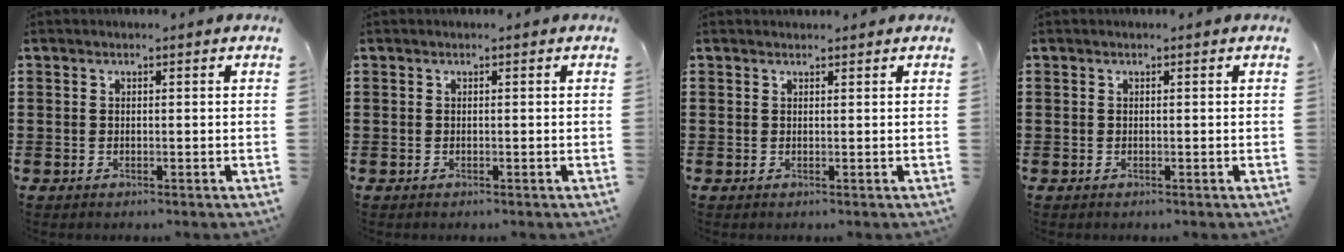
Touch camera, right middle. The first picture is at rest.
{"total": 0.0}
{"total": 0.8, "force": [0.7, 0.2, 0.0], "torque": [0.007, -0.002, 0.013]}
{"total": 0.0}